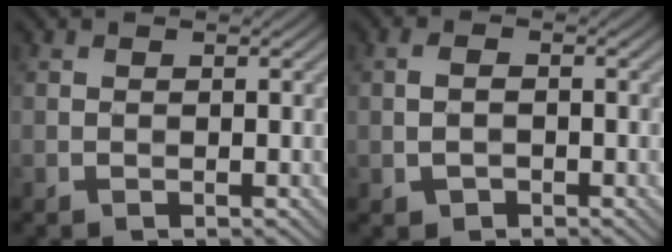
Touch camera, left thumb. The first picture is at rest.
{"total": 2.0, "force": [-0.7, 1.3, 1.3], "torque": [-0.028, 0.001, -0.014]}